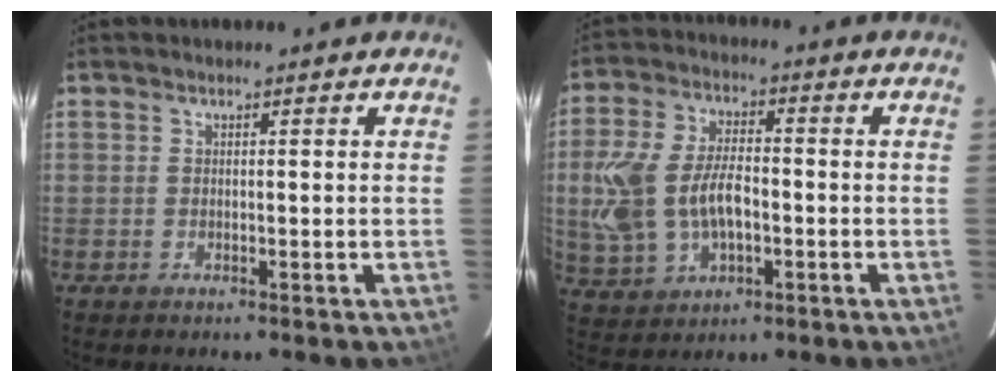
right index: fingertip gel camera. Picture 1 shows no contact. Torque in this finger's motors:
{"motor_torque": [0.49, -0.09, 0.55, 0.18]}